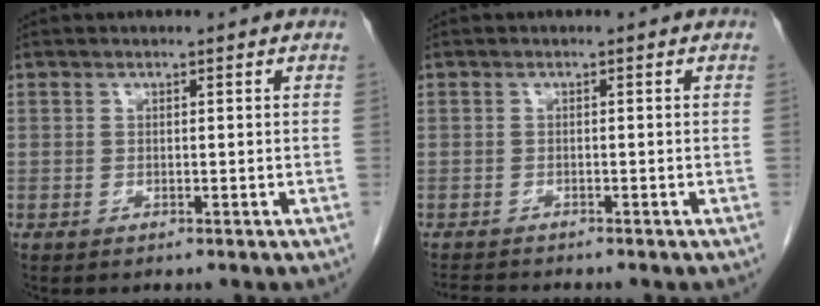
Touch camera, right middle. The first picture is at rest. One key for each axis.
{"total": 2.3, "fx": -2.3, "fy": 0.0, "fz": 0.4, "tx": -0.009, "ty": -0.011, "tz": -0.038}